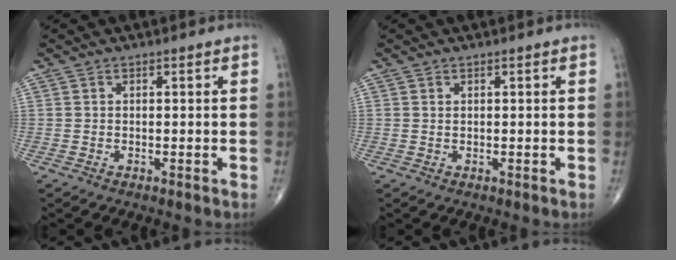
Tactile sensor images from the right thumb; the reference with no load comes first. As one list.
[{"total": 0.0}]